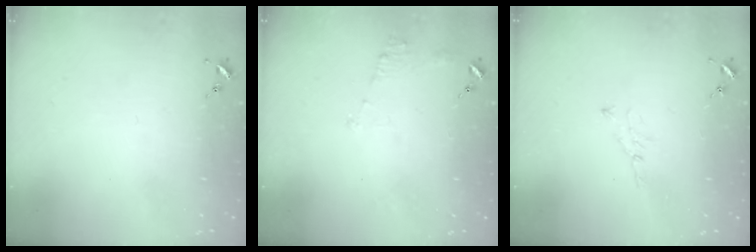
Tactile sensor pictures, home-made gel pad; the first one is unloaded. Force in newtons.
{"total": 6.8, "press": 6.8, "slide": 0.6}
{"total": 2.8, "press": 2.8, "slide": 0.3}